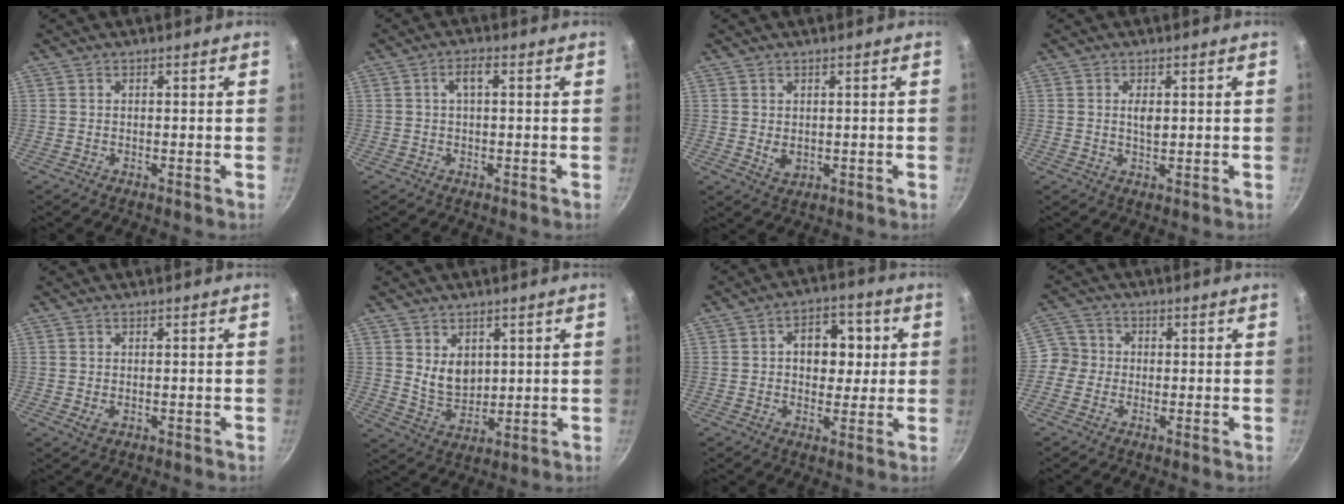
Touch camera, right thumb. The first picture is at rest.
{"total": 2.7, "force": [0.4, 1.1, 2.5], "torque": [-0.051, 0.012, 0.005]}
{"total": 2.5, "force": [0.1, 1.6, 1.9], "torque": [-0.033, -0.005, 0.009]}
{"total": 2.5, "force": [0.5, 1.2, 2.1], "torque": [-0.031, -0.004, 0.009]}
{"total": 1.6, "force": [-0.2, 1.0, 1.2], "torque": [-0.021, -0.003, 0.001]}
{"total": 6.7, "force": [2.1, 4.9, 4.1], "torque": [-0.052, -0.022, 0.050]}
{"total": 9.8, "force": [1.6, 7.1, 6.6], "torque": [-0.050, 0.007, 0.015]}
{"total": 4.6, "force": [-0.8, 4.4, 1.0], "torque": [0.013, 0.013, -0.032]}